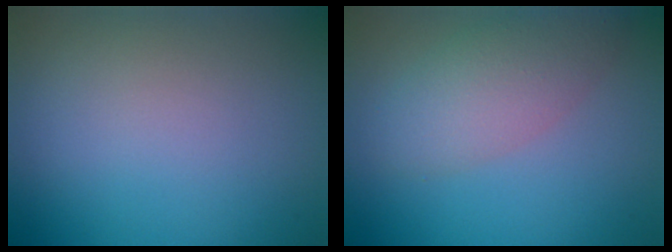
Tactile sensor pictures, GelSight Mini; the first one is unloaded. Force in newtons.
{"total": 4.0, "press": 4.0, "slide": 0.2}